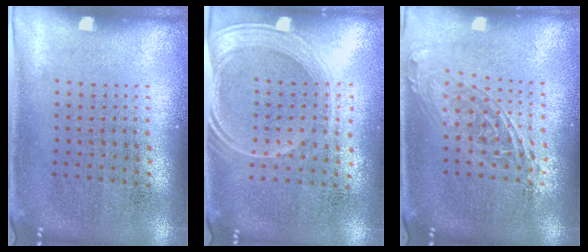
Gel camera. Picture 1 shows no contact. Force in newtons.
{"total": 1.8, "press": 1.6, "slide": 1.0}
{"total": 1.7, "press": 1.4, "slide": 0.9}